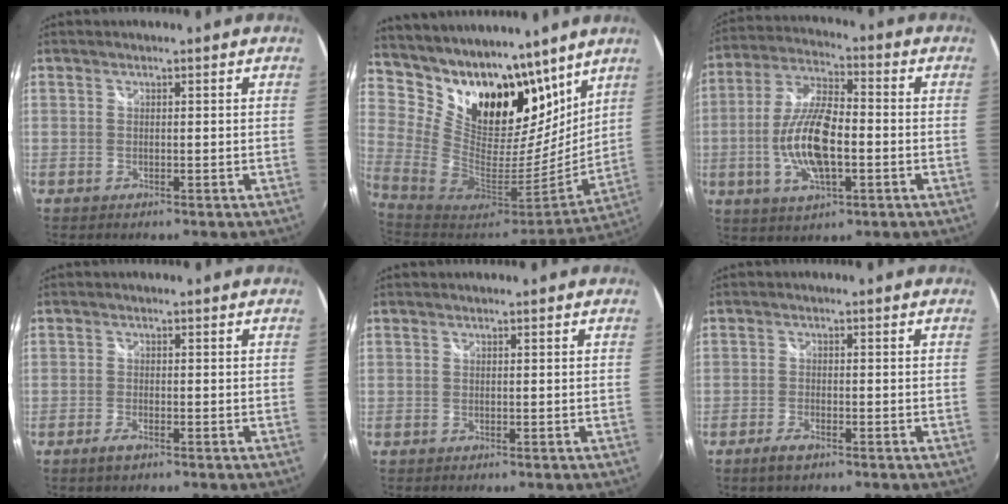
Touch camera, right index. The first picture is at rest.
{"total": 25.1, "force": [17.7, 13.3, 11.9], "torque": [-0.253, -0.006, 0.313]}
{"total": 13.8, "force": [-2.8, 5.3, 12.4], "torque": [-0.256, 0.001, -0.052]}
{"total": 2.2, "force": [-1.6, 0.8, 1.3], "torque": [-0.033, -0.004, -0.031]}
{"total": 0.0}
{"total": 2.9, "force": [-2.1, 1.0, 1.7], "torque": [-0.045, -0.004, -0.043]}